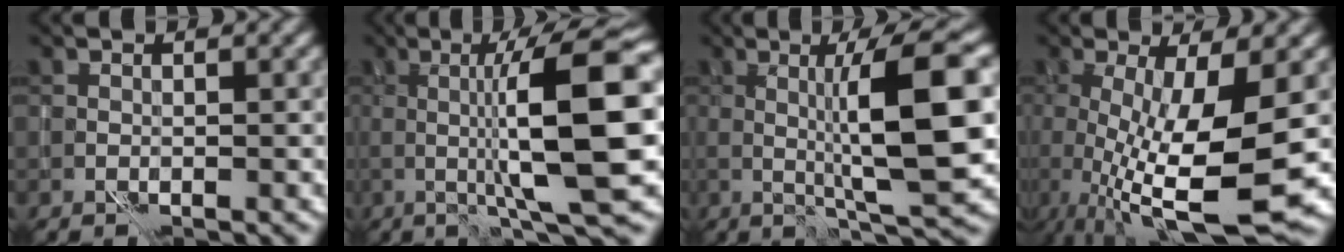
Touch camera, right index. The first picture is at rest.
{"total": 11.8, "force": [0.4, 2.0, 11.7], "torque": [-0.161, 0.010, 0.007]}
{"total": 9.1, "force": [0.6, 1.3, 9.0], "torque": [-0.130, 0.006, 0.016]}
{"total": 10.7, "force": [-1.9, 2.9, 10.1], "torque": [-0.183, -0.026, -0.025]}